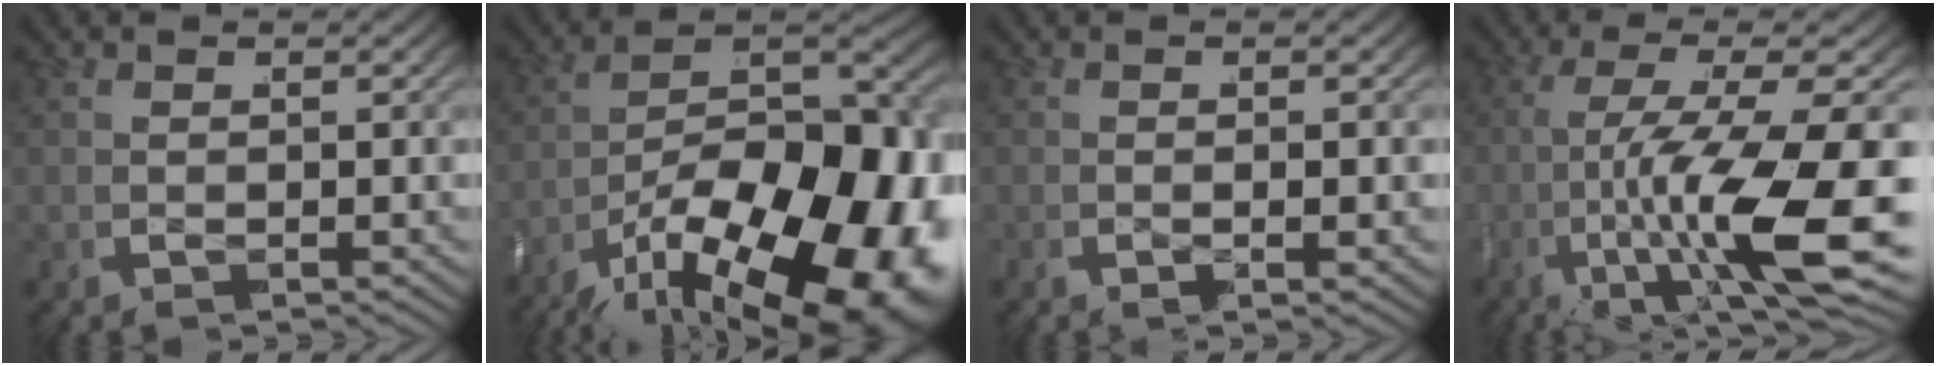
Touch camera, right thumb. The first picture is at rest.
{"total": 25.3, "force": [-5.8, 16.0, 18.8], "torque": [-0.312, -0.076, -0.059]}
{"total": 1.1, "force": [-0.4, 0.4, 0.9], "torque": [-0.021, -0.004, -0.009]}
{"total": 14.0, "force": [-2.3, 6.1, 12.3], "torque": [-0.239, -0.035, -0.013]}